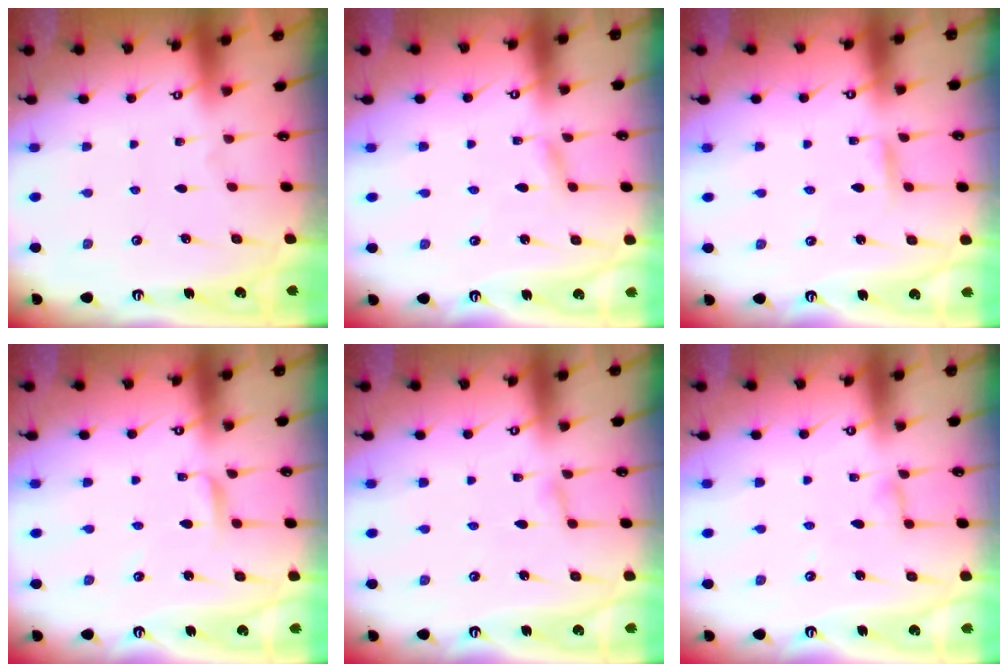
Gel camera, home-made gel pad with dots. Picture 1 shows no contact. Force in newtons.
{"total": 2.0, "press": 2.0, "slide": 0.2}
{"total": 3.5, "press": 3.5, "slide": 0.4}
{"total": 2.7, "press": 2.7, "slide": 0.2}
{"total": 2.8, "press": 2.8, "slide": 0.3}
{"total": 3.3, "press": 3.3, "slide": 0.3}